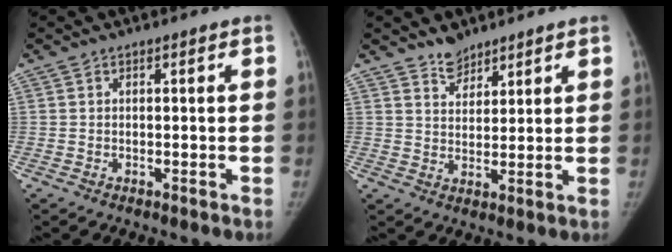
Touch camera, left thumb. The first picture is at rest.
{"total": 4.1, "force": [3.5, 2.0, 0.6], "torque": [0.014, -0.029, 0.061]}